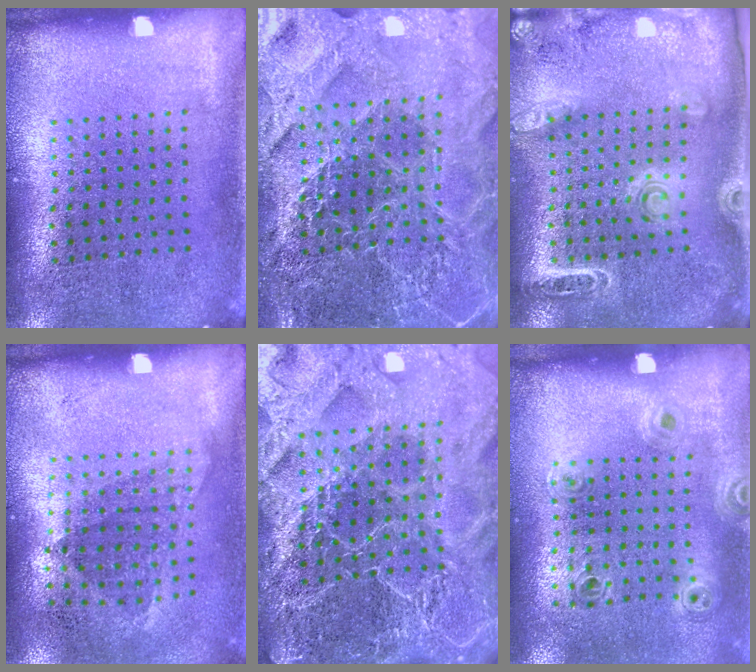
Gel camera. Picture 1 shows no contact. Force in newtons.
{"total": 5.1, "press": 4.6, "slide": 2.3}
{"total": 1.7, "press": 1.7, "slide": 0.1}
{"total": 1.0, "press": 0.8, "slide": 0.6}
{"total": 6.3, "press": 5.4, "slide": 3.2}
{"total": 0.9, "press": 0.8, "slide": 0.3}